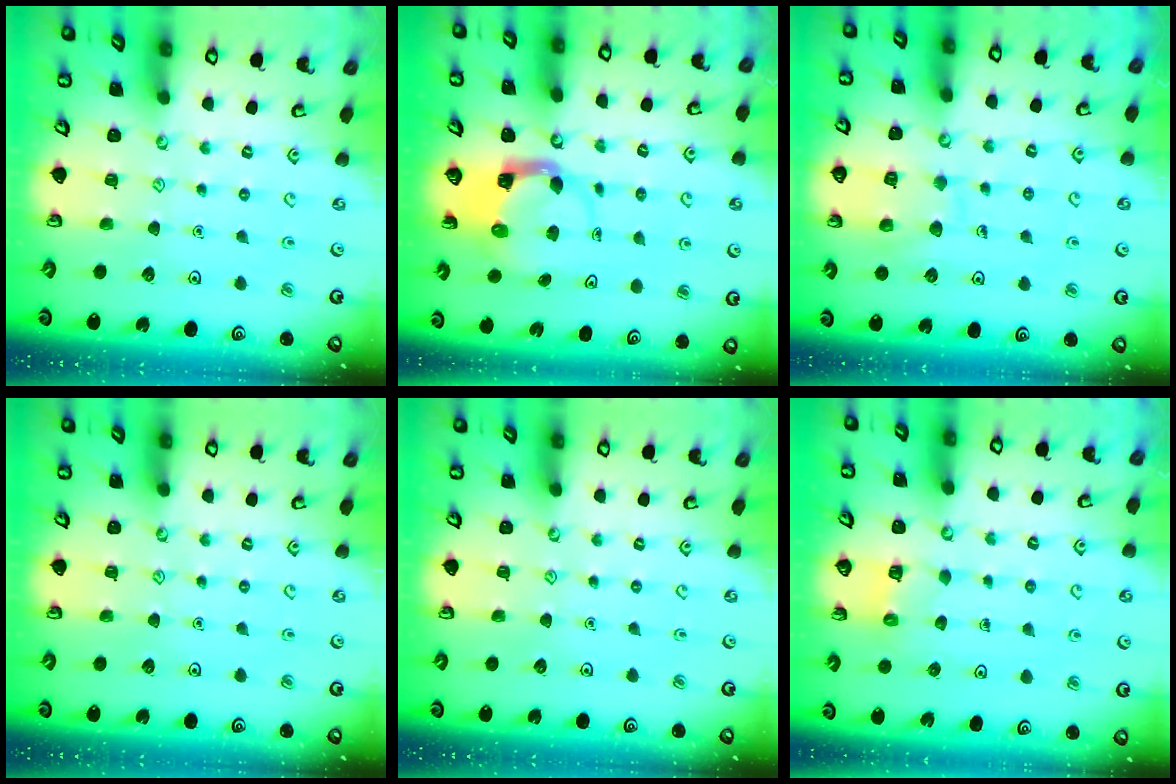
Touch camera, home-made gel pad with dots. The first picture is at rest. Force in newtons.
{"total": 3.7, "press": 3.7, "slide": 0.5}
{"total": 9.1, "press": 9.0, "slide": 0.9}
{"total": 0.0}
{"total": 0.0}
{"total": 3.4, "press": 3.4, "slide": 0.2}